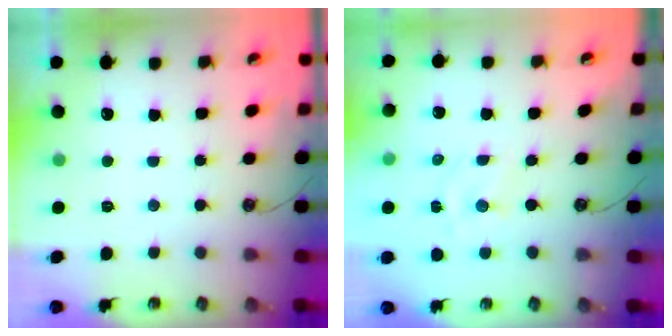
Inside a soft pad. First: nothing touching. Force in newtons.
{"total": 2.3, "press": 2.3, "slide": 0.3}